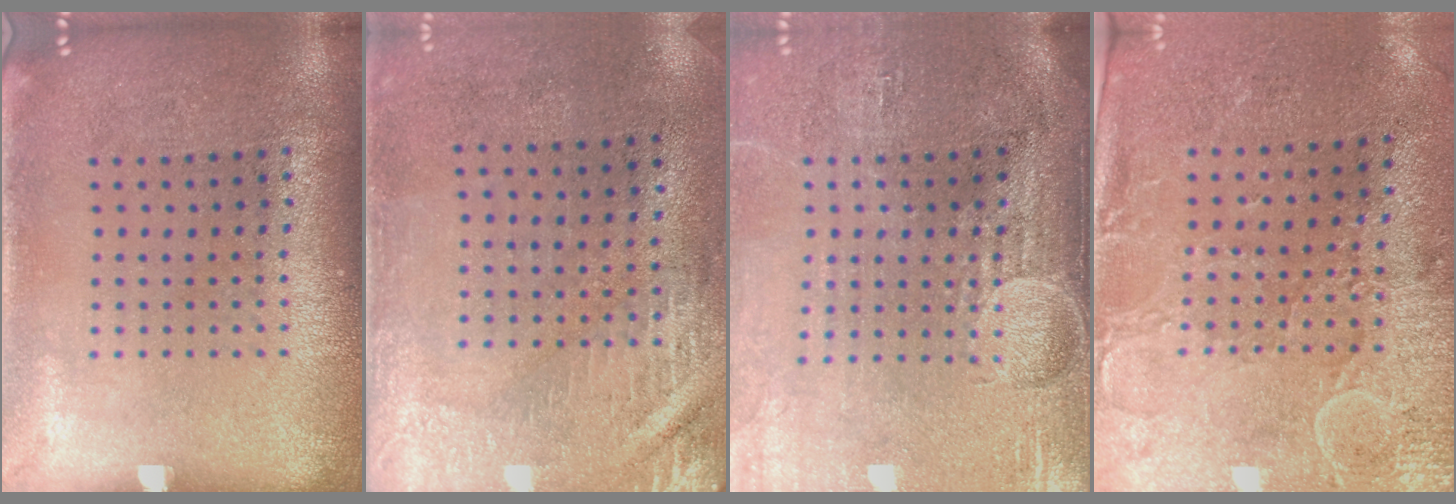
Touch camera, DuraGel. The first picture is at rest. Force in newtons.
{"total": 2.9, "press": 2.5, "slide": 1.4}
{"total": 4.5, "press": 3.8, "slide": 2.4}
{"total": 2.9, "press": 2.5, "slide": 1.5}